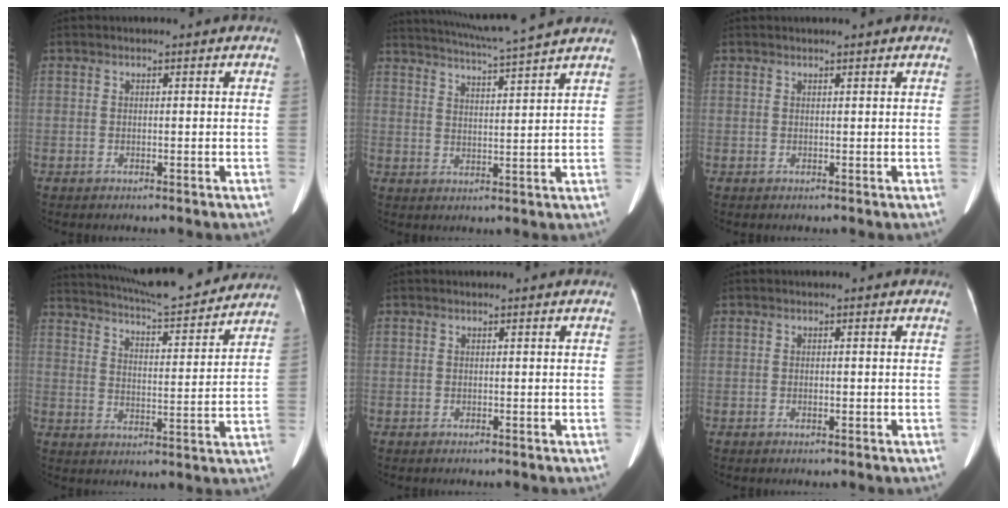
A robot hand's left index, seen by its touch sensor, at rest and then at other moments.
{"total": 11.8, "force": [10.8, -1.7, 4.5], "torque": [-0.090, 0.000, 0.156]}
{"total": 1.3, "force": [1.1, 0.2, 0.7], "torque": [-0.008, 0.013, 0.016]}
{"total": 20.5, "force": [18.9, 2.2, 7.5], "torque": [-0.124, -0.003, 0.260]}
{"total": 0.0}
{"total": 0.8, "force": [-0.3, 0.3, 0.8], "torque": [-0.014, -0.001, -0.004]}